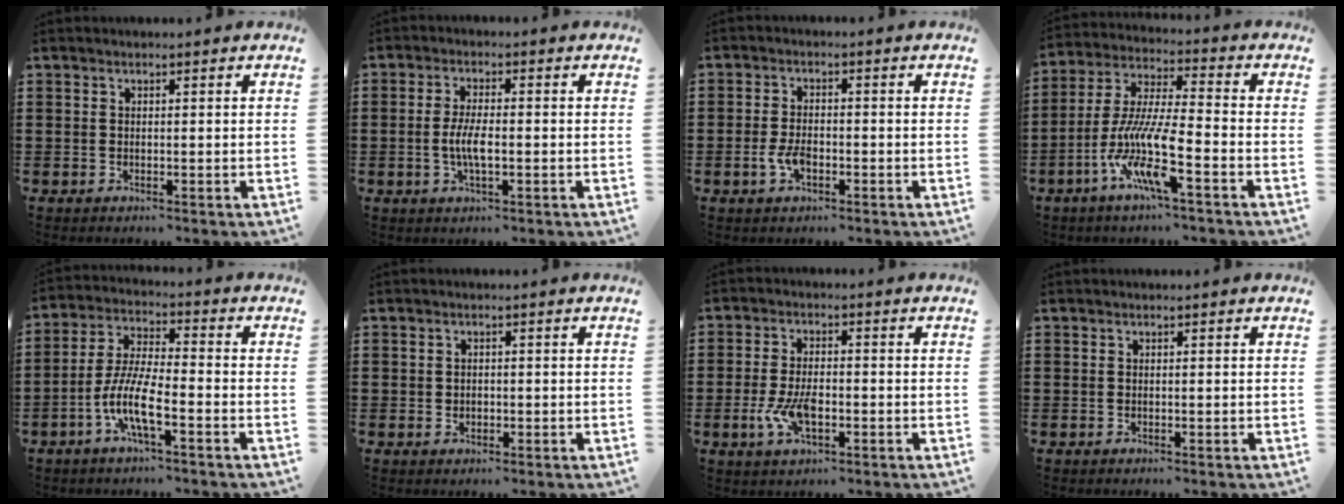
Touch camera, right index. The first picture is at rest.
{"total": 4.4, "force": [-0.8, 1.2, 4.2], "torque": [-0.094, -0.004, -0.022]}
{"total": 3.5, "force": [-1.3, 1.8, 2.8], "torque": [-0.064, -0.001, -0.026]}
{"total": 11.1, "force": [-5.8, 1.5, 9.3], "torque": [-0.212, -0.011, -0.120]}
{"total": 8.1, "force": [-3.6, 1.7, 7.0], "torque": [-0.171, -0.017, -0.077]}
{"total": 0.8, "force": [0.0, 0.7, 0.4], "torque": [-0.011, 0.003, 0.000]}
{"total": 6.0, "force": [-1.6, 2.8, 5.0], "torque": [-0.112, -0.001, -0.032]}
{"total": 0.0}